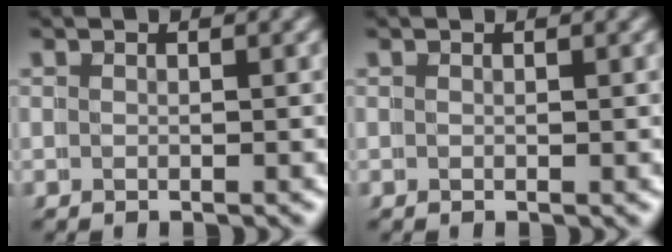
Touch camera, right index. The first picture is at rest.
{"total": 0.0}